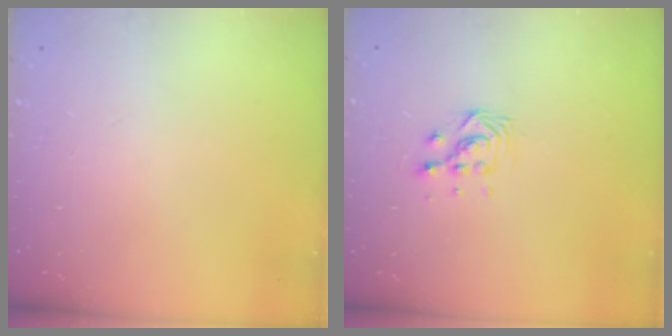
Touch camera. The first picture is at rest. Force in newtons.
{"total": 3.7, "press": 3.7, "slide": 0.1}